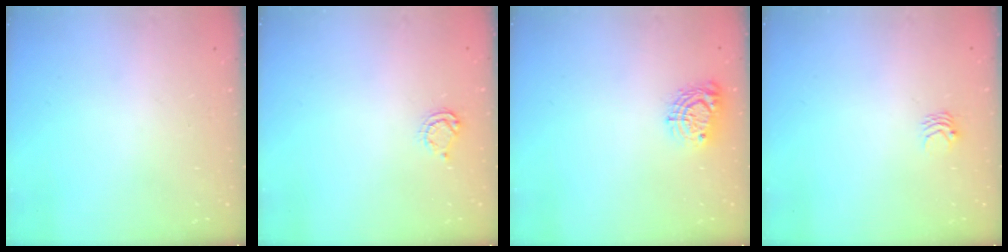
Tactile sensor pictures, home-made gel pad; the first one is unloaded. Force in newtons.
{"total": 4.9, "press": 4.8, "slide": 0.5}
{"total": 8.9, "press": 8.8, "slide": 0.7}
{"total": 3.0, "press": 3.0, "slide": 0.3}